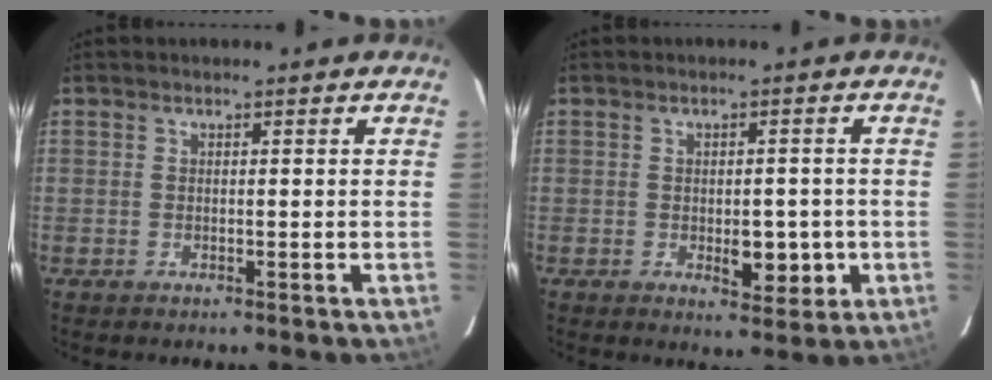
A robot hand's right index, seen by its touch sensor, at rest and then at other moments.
{"total": 5.1, "force": [-1.2, 2.4, 4.3], "torque": [-0.053, -0.003, -0.005]}